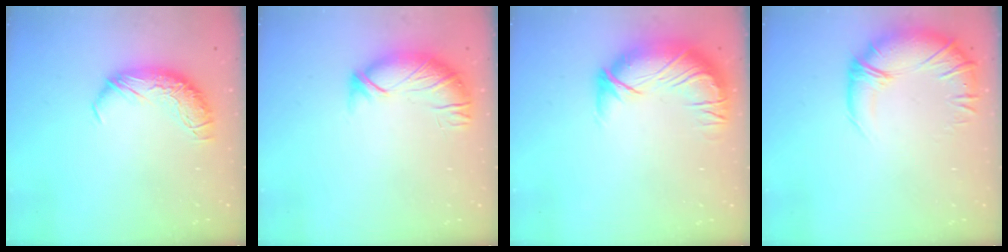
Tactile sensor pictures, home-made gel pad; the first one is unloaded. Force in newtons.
{"total": 3.7, "press": 2.8, "slide": 2.5}
{"total": 2.8, "press": 0.4, "slide": 2.8}
{"total": 2.7, "press": 0.1, "slide": 2.7}